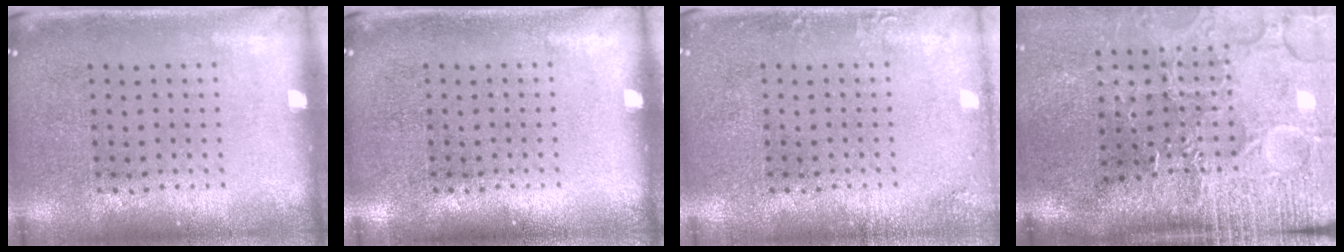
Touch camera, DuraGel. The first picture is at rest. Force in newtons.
{"total": 0.0}
{"total": 1.3, "press": 1.3, "slide": 0.0}
{"total": 4.7, "press": 3.9, "slide": 2.6}